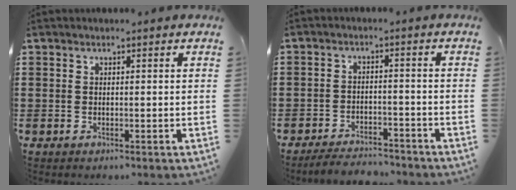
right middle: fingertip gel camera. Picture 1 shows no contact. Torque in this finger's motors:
{"motor_torque": [0.86, -0.26, -0.03, 0.01]}